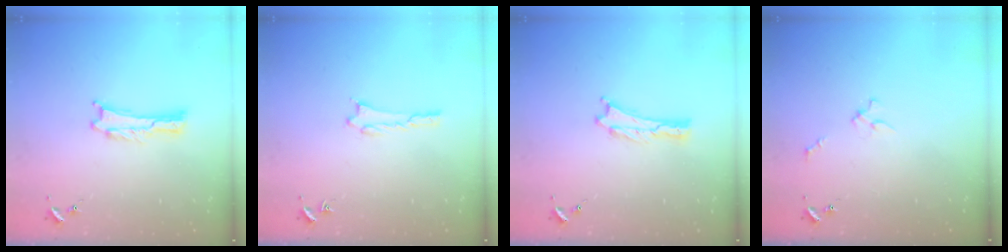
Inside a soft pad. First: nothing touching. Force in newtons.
{"total": 1.4, "press": 1.4, "slide": 0.2}
{"total": 0.0}
{"total": 2.0, "press": 2.0, "slide": 0.2}